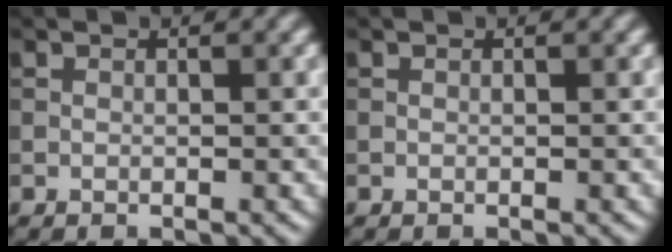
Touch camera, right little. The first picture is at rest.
{"total": 0.0}